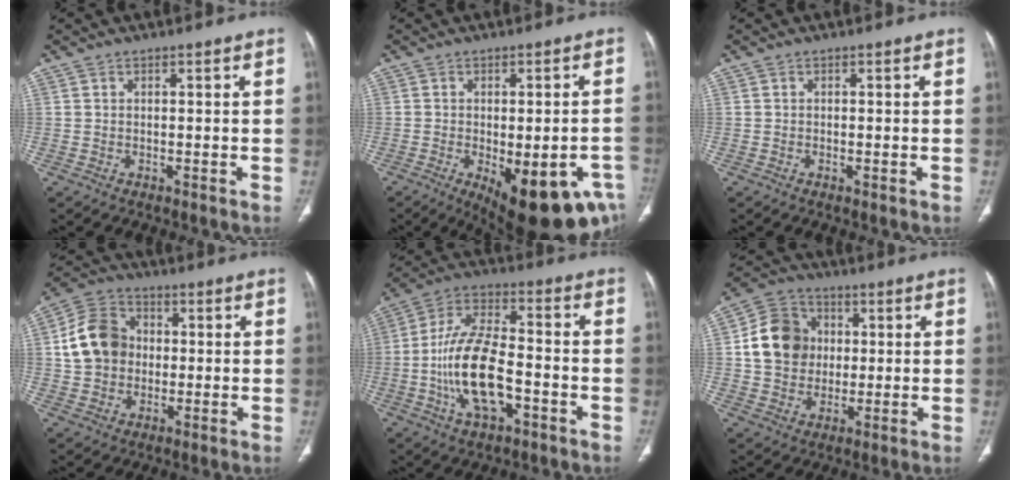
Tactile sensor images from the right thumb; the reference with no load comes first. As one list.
[{"total": 17.3, "force": [-7.6, 6.9, 13.9], "torque": [-0.138, 0.004, -0.087]}, {"total": 0.6, "force": [-0.2, 0.2, 0.5], "torque": [-0.012, -0.002, -0.003]}, {"total": 11.6, "force": [0.5, 9.6, 6.4], "torque": [-0.099, 0.022, 0.002]}, {"total": 16.1, "force": [-4.3, 7.6, 13.6], "torque": [-0.263, 0.033, -0.078]}, {"total": 12.4, "force": [1.2, 10.7, 6.2], "torque": [-0.089, 0.013, 0.017]}]